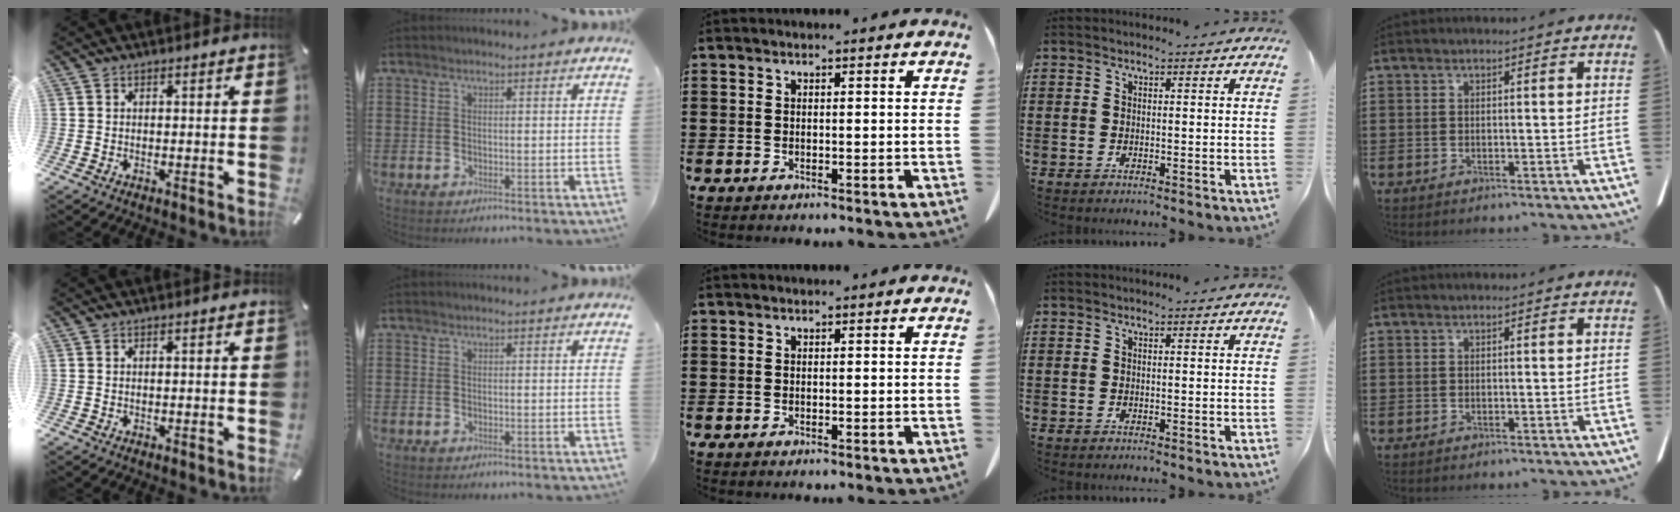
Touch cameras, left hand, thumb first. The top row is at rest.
{}